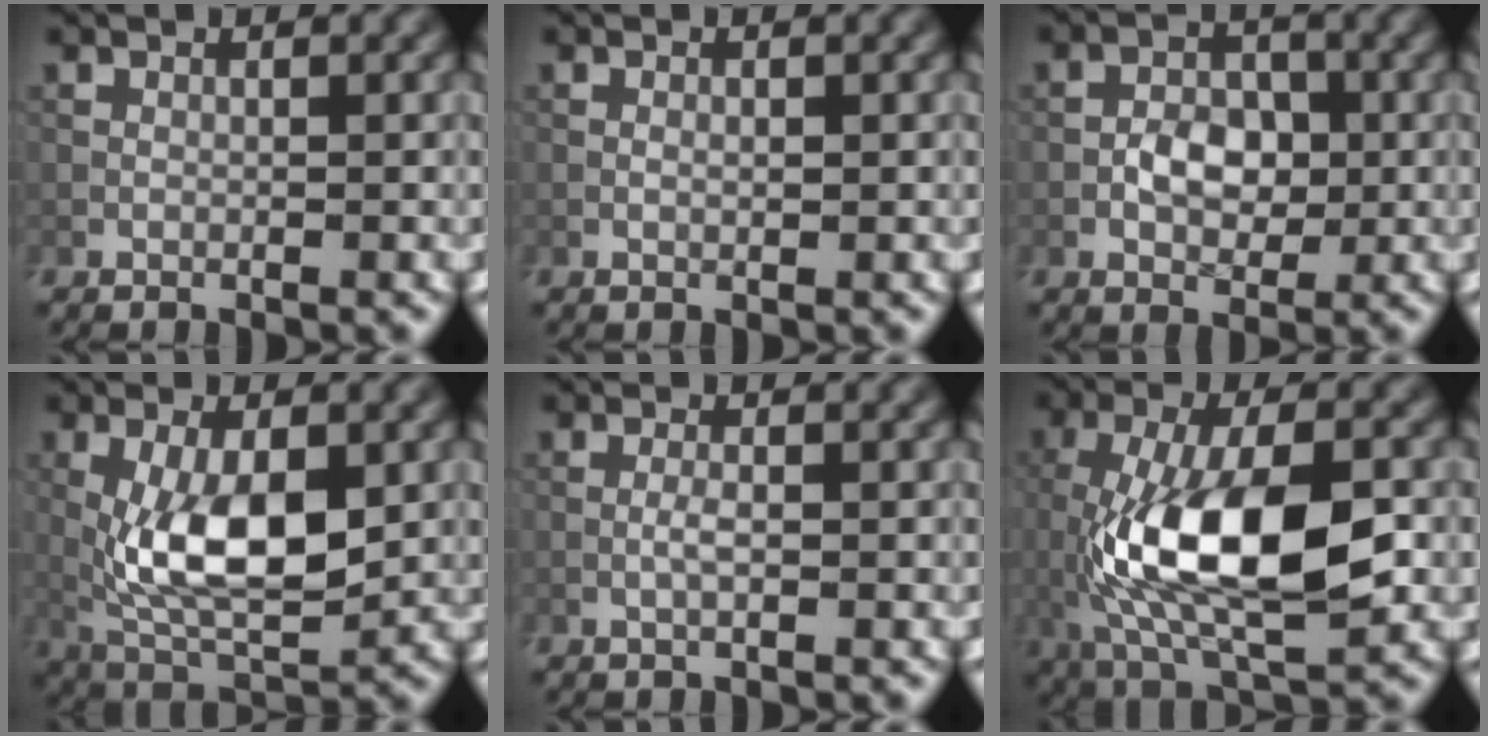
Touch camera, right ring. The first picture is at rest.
{"total": 0.5, "force": [-0.1, 0.2, 0.5], "torque": [-0.009, 0.000, -0.001]}
{"total": 3.3, "force": [-0.7, 2.3, 2.3], "torque": [-0.035, 0.002, -0.014]}
{"total": 8.5, "force": [-0.3, 3.6, 7.7], "torque": [-0.156, -0.006, 0.001]}
{"total": 1.2, "force": [-0.3, 0.2, 1.1], "torque": [-0.022, 0.001, -0.008]}
{"total": 11.8, "force": [-1.8, 4.9, 10.6], "torque": [-0.197, 0.000, -0.032]}